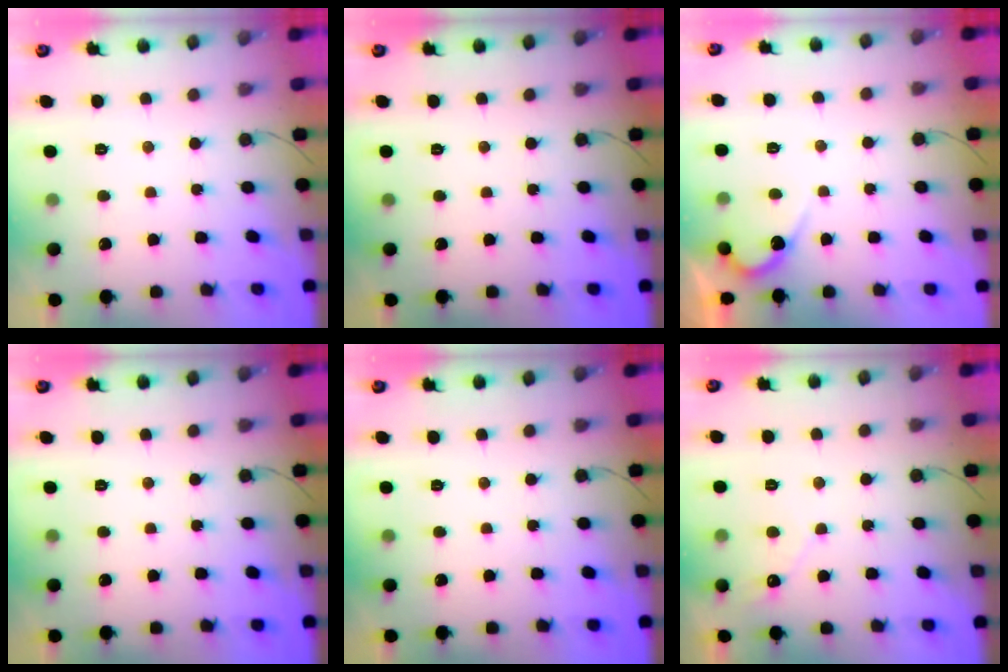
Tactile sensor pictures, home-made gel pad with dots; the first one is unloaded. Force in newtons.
{"total": 0.0}
{"total": 5.2, "press": 5.1, "slide": 0.3}
{"total": 0.0}
{"total": 0.0}
{"total": 2.9, "press": 2.9, "slide": 0.1}